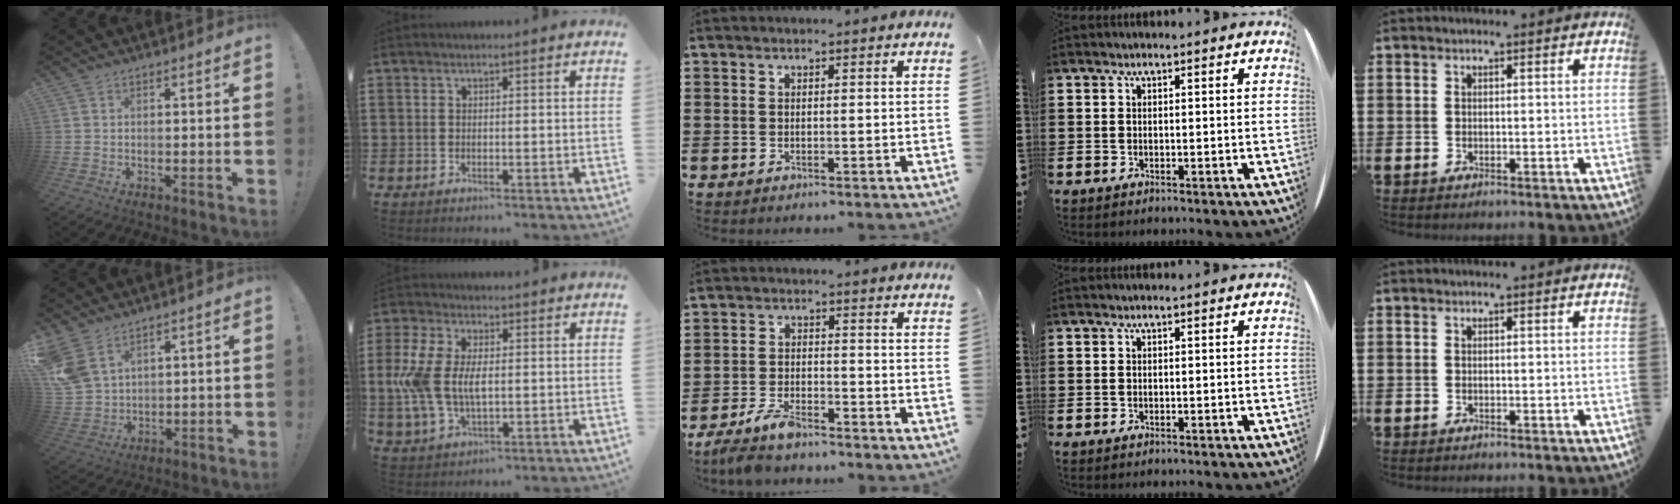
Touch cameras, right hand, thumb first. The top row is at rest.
{"thumb": {"total": 9.8, "force": [6.2, 5.7, 5.0], "torque": [-0.113, -0.029, 0.127]}, "index": {"total": 8.8, "force": [0.4, 4.9, 7.4], "torque": [-0.186, -0.001, -0.004]}, "middle": {"total": 4.7, "force": [-4.1, 1.0, 2.1], "torque": [-0.055, -0.005, -0.085]}}